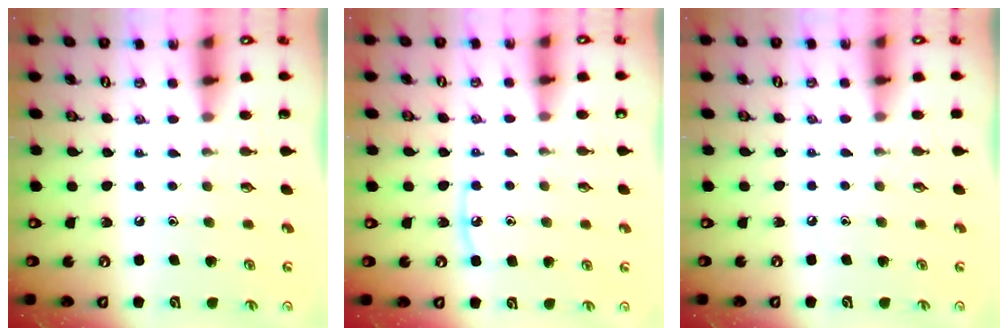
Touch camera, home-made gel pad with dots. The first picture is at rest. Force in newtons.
{"total": 5.1, "press": 5.1, "slide": 0.4}
{"total": 2.5, "press": 2.5, "slide": 0.4}